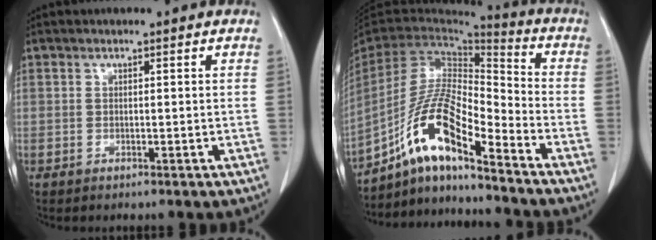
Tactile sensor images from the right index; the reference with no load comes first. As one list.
[{"total": 15.8, "force": [-10.1, 3.2, 11.8], "torque": [-0.239, 0.012, -0.183]}]